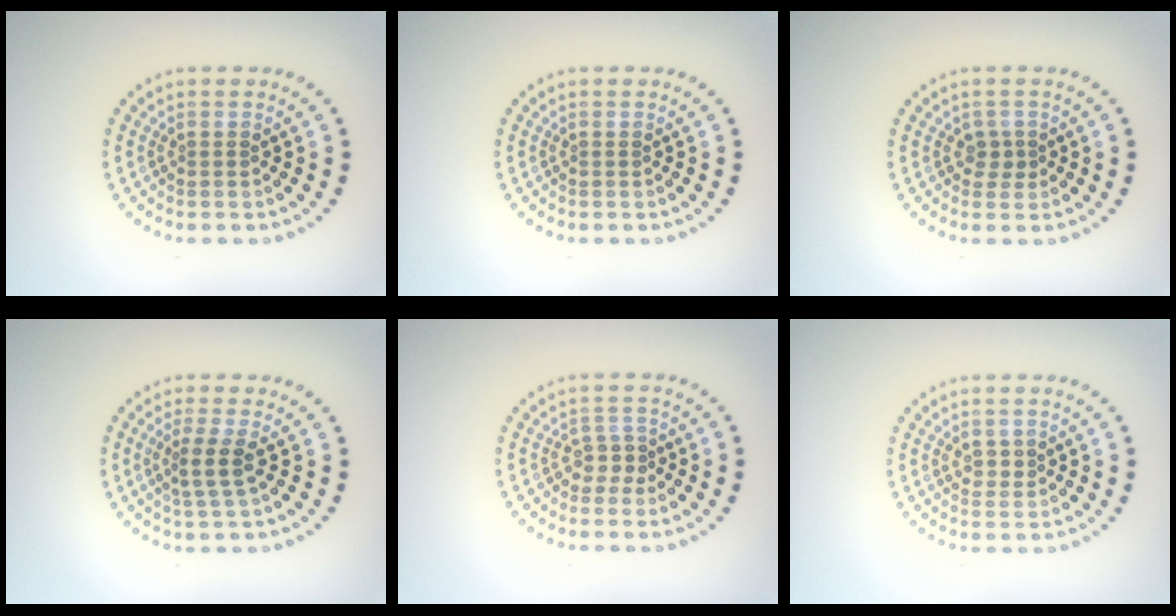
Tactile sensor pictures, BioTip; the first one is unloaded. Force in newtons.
{"total": 0.0}
{"total": 1.3, "press": 1.1, "slide": 0.7}
{"total": 2.2, "press": 1.8, "slide": 1.3}
{"total": 1.6, "press": 1.2, "slide": 1.0}
{"total": 1.3, "press": 1.2, "slide": 0.4}